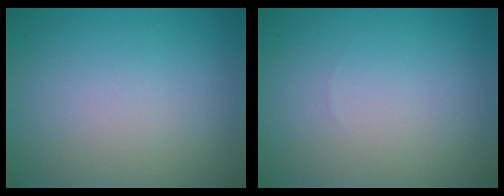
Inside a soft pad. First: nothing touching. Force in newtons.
{"total": 0.0}